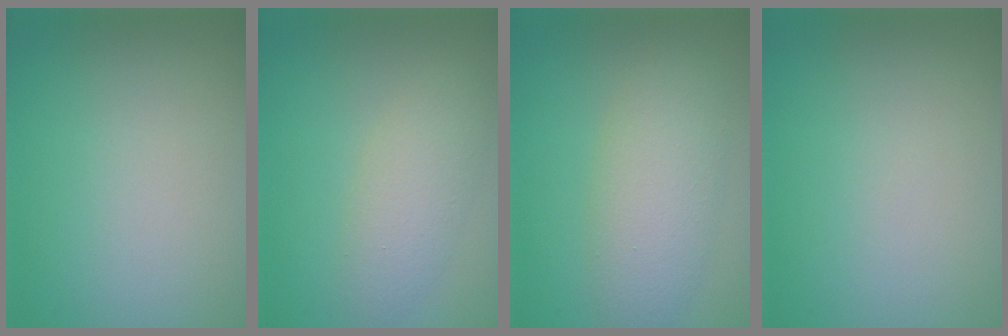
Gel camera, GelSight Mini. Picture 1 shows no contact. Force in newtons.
{"total": 3.0, "press": 3.0, "slide": 0.1}
{"total": 4.5, "press": 4.5, "slide": 0.2}
{"total": 0.0}